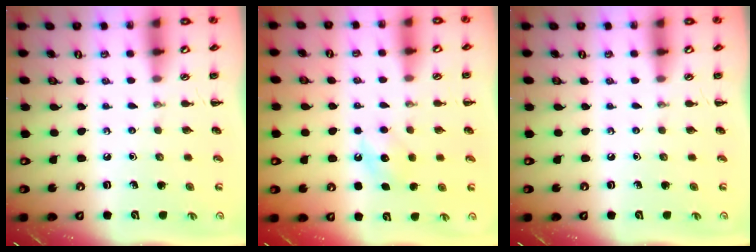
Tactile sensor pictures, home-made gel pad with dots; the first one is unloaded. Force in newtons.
{"total": 6.5, "press": 6.4, "slide": 1.5}
{"total": 0.0}